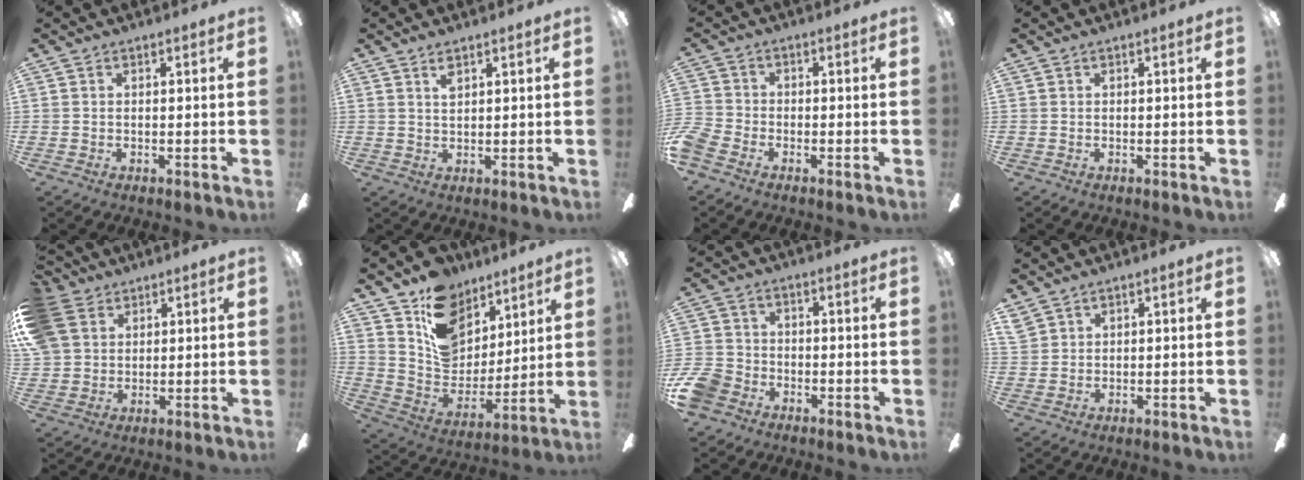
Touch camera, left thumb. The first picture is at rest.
{"total": 2.5, "force": [1.7, 0.8, 1.6], "torque": [-0.029, -0.002, 0.028]}
{"total": 4.2, "force": [-2.5, 2.7, 1.9], "torque": [-0.055, 0.008, -0.051]}
{"total": 0.0}
{"total": 9.9, "force": [4.7, 7.8, 3.9], "torque": [-0.100, 0.001, 0.098]}
{"total": 16.6, "force": [11.1, 10.8, 6.0], "torque": [-0.113, -0.068, 0.212]}
{"total": 7.4, "force": [-4.0, 5.4, 3.0], "torque": [-0.082, 0.024, -0.079]}
{"total": 2.5, "force": [1.9, 1.4, 0.5], "torque": [-0.014, -0.001, 0.039]}